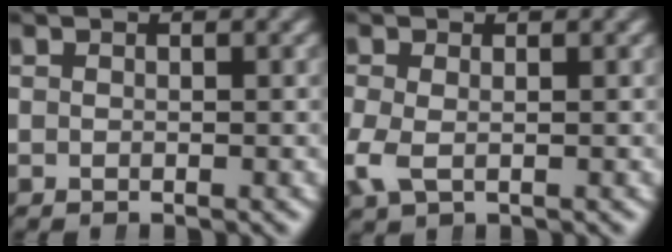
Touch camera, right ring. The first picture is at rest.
{"total": 1.1, "force": [-0.1, 0.6, 0.9], "torque": [-0.034, -0.009, 0.005]}